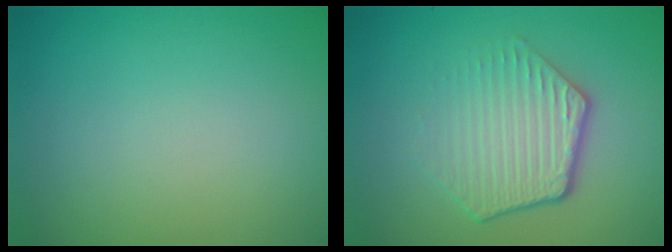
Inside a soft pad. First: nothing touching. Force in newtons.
{"total": 4.5, "press": 3.2, "slide": 3.1}